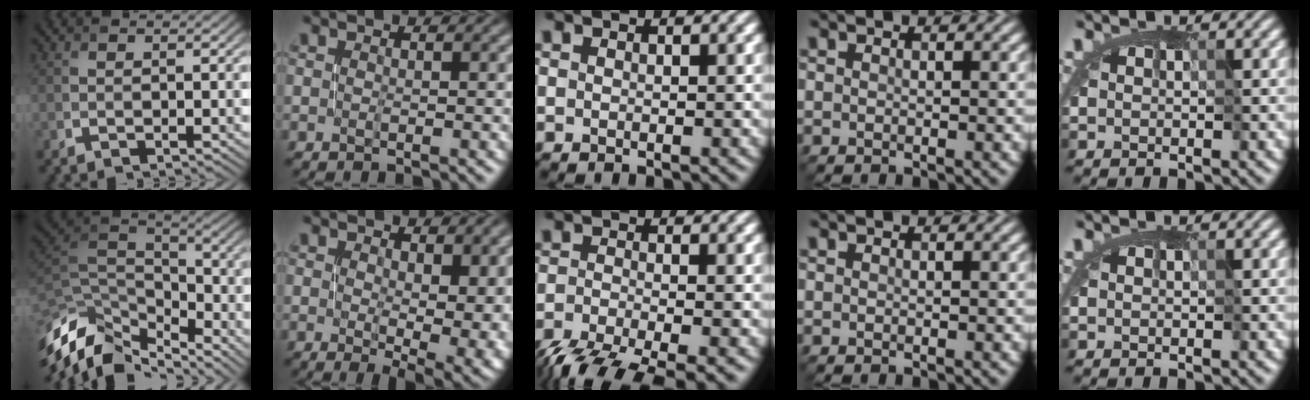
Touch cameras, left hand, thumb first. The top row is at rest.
{"thumb": {"total": 15.1, "force": [-8.6, 7.6, 9.8], "torque": [-0.262, -0.024, -0.141]}, "index": {"total": 8.3, "force": [0.4, 4.5, 7.0], "torque": [-0.090, -0.007, 0.014]}, "middle": {"total": 6.5, "force": [-4.8, 1.5, 4.2], "torque": [-0.079, -0.017, -0.092]}}